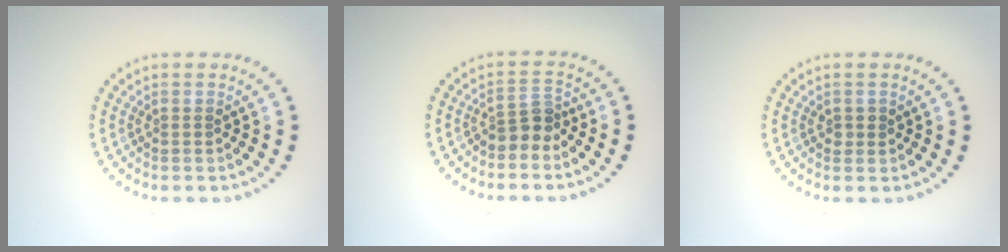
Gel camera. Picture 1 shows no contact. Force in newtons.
{"total": 2.3, "press": 1.7, "slide": 1.5}
{"total": 0.8, "press": 0.8, "slide": 0.1}